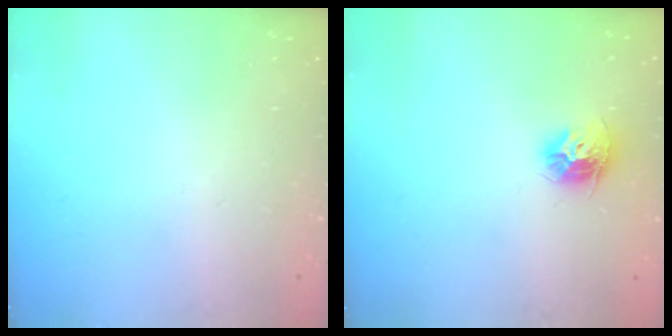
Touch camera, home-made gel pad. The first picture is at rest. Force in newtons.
{"total": 9.9, "press": 9.9, "slide": 0.5}